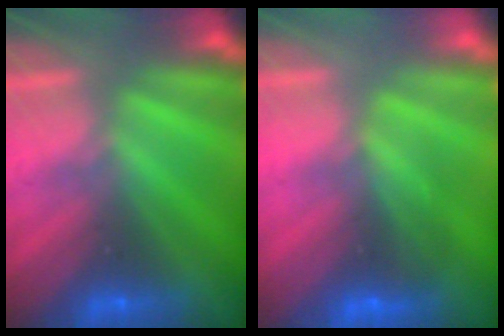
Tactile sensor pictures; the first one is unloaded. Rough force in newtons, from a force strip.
{"total": 2.6}